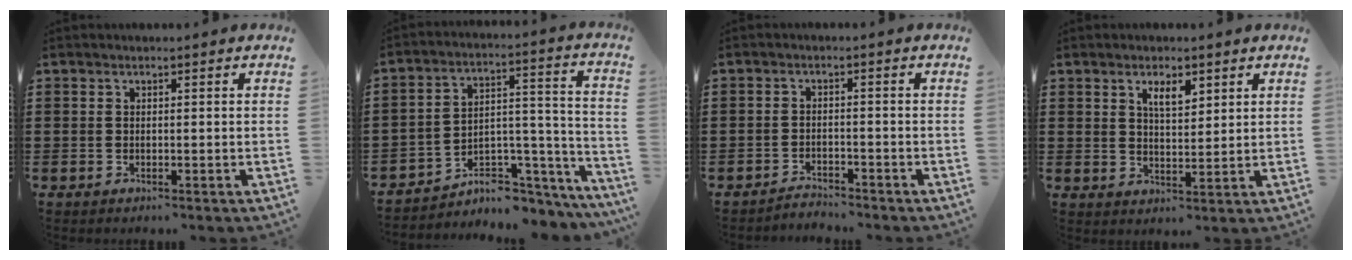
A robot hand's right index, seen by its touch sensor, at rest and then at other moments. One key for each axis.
{"total": 4.8, "fx": -3.6, "fy": 2.7, "fz": 1.5, "tx": -0.032, "ty": -0.002, "tz": -0.068}
{"total": 2.1, "fx": -2.1, "fy": 0.1, "fz": -0.2, "tx": -0.005, "ty": 0.004, "tz": -0.047}
{"total": 3.7, "fx": 2.3, "fy": 1.3, "fz": 2.6, "tx": -0.048, "ty": 0.001, "tz": 0.039}